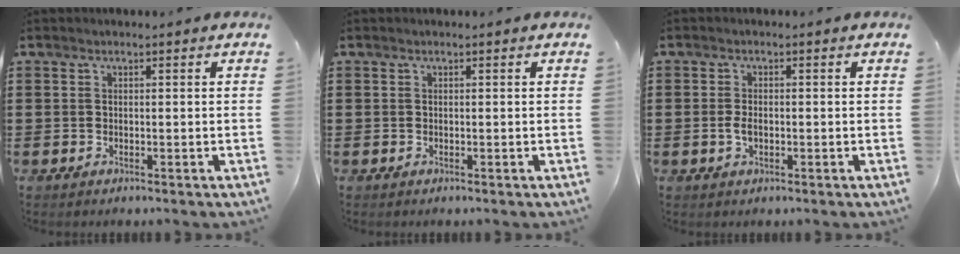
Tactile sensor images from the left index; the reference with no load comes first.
{"total": 0.0}
{"total": 2.0, "force": [-0.3, 1.1, 1.7], "torque": [-0.047, -0.003, -0.011]}